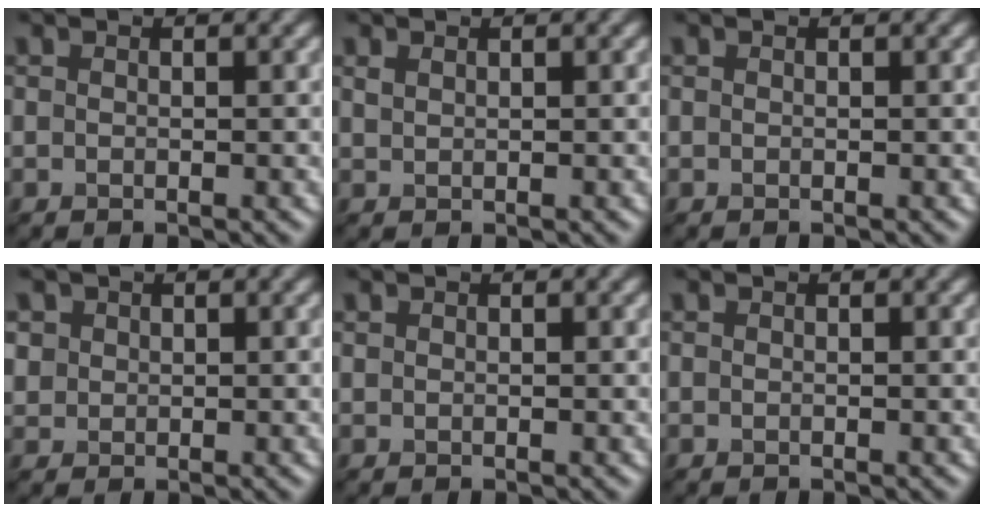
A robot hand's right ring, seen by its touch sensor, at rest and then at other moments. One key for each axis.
{"total": 1.0, "fx": 0.1, "fy": -0.6, "fz": -0.7, "tx": -0.006, "ty": 0.003, "tz": 0.026}
{"total": 0.0}
{"total": 1.1, "fx": 0.3, "fy": 0.2, "fz": -1.1, "tx": -0.001, "ty": 0.001, "tz": 0.028}
{"total": 1.1, "fx": -0.2, "fy": -0.7, "fz": -0.7, "tx": -0.001, "ty": -0.008, "tz": 0.012}
{"total": 0.0}